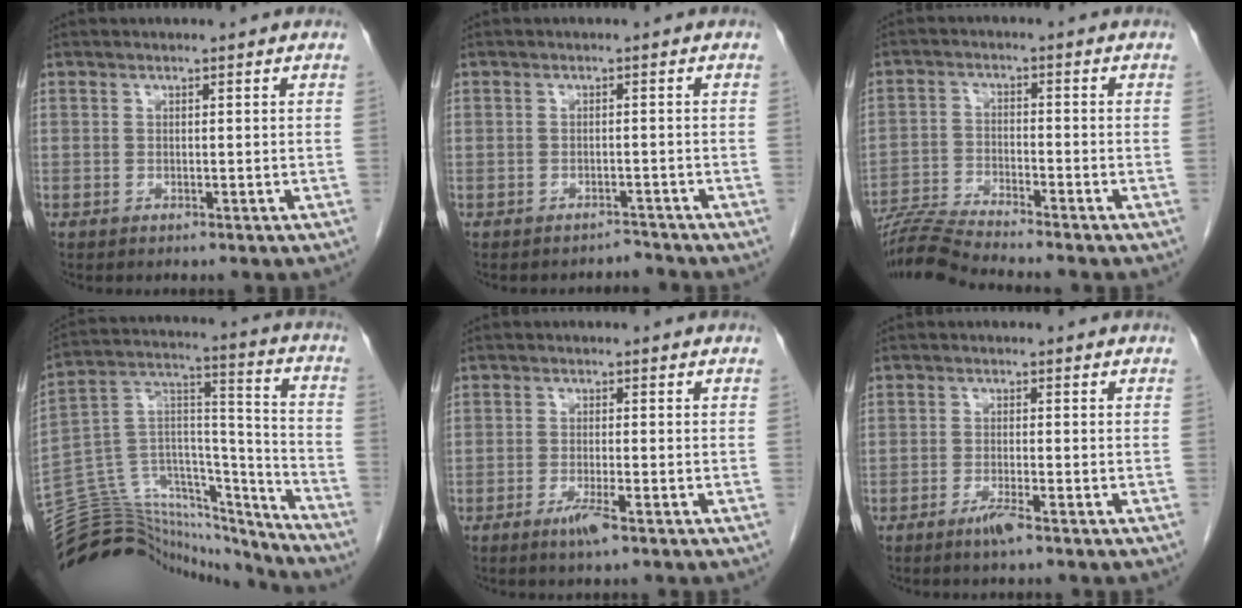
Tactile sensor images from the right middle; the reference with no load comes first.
{"total": 1.6, "force": [-1.4, 0.0, -0.7], "torque": [0.017, -0.007, -0.018]}
{"total": 8.5, "force": [-7.9, -1.3, 2.7], "torque": [-0.044, -0.020, -0.147]}
{"total": 27.9, "force": [-26.2, 7.2, 6.2], "torque": [-0.143, 0.038, -0.406]}
{"total": 3.0, "force": [-1.8, 0.0, 2.4], "torque": [-0.047, -0.006, -0.034]}
{"total": 2.5, "force": [-1.7, -0.1, 1.8], "torque": [-0.038, -0.004, -0.033]}